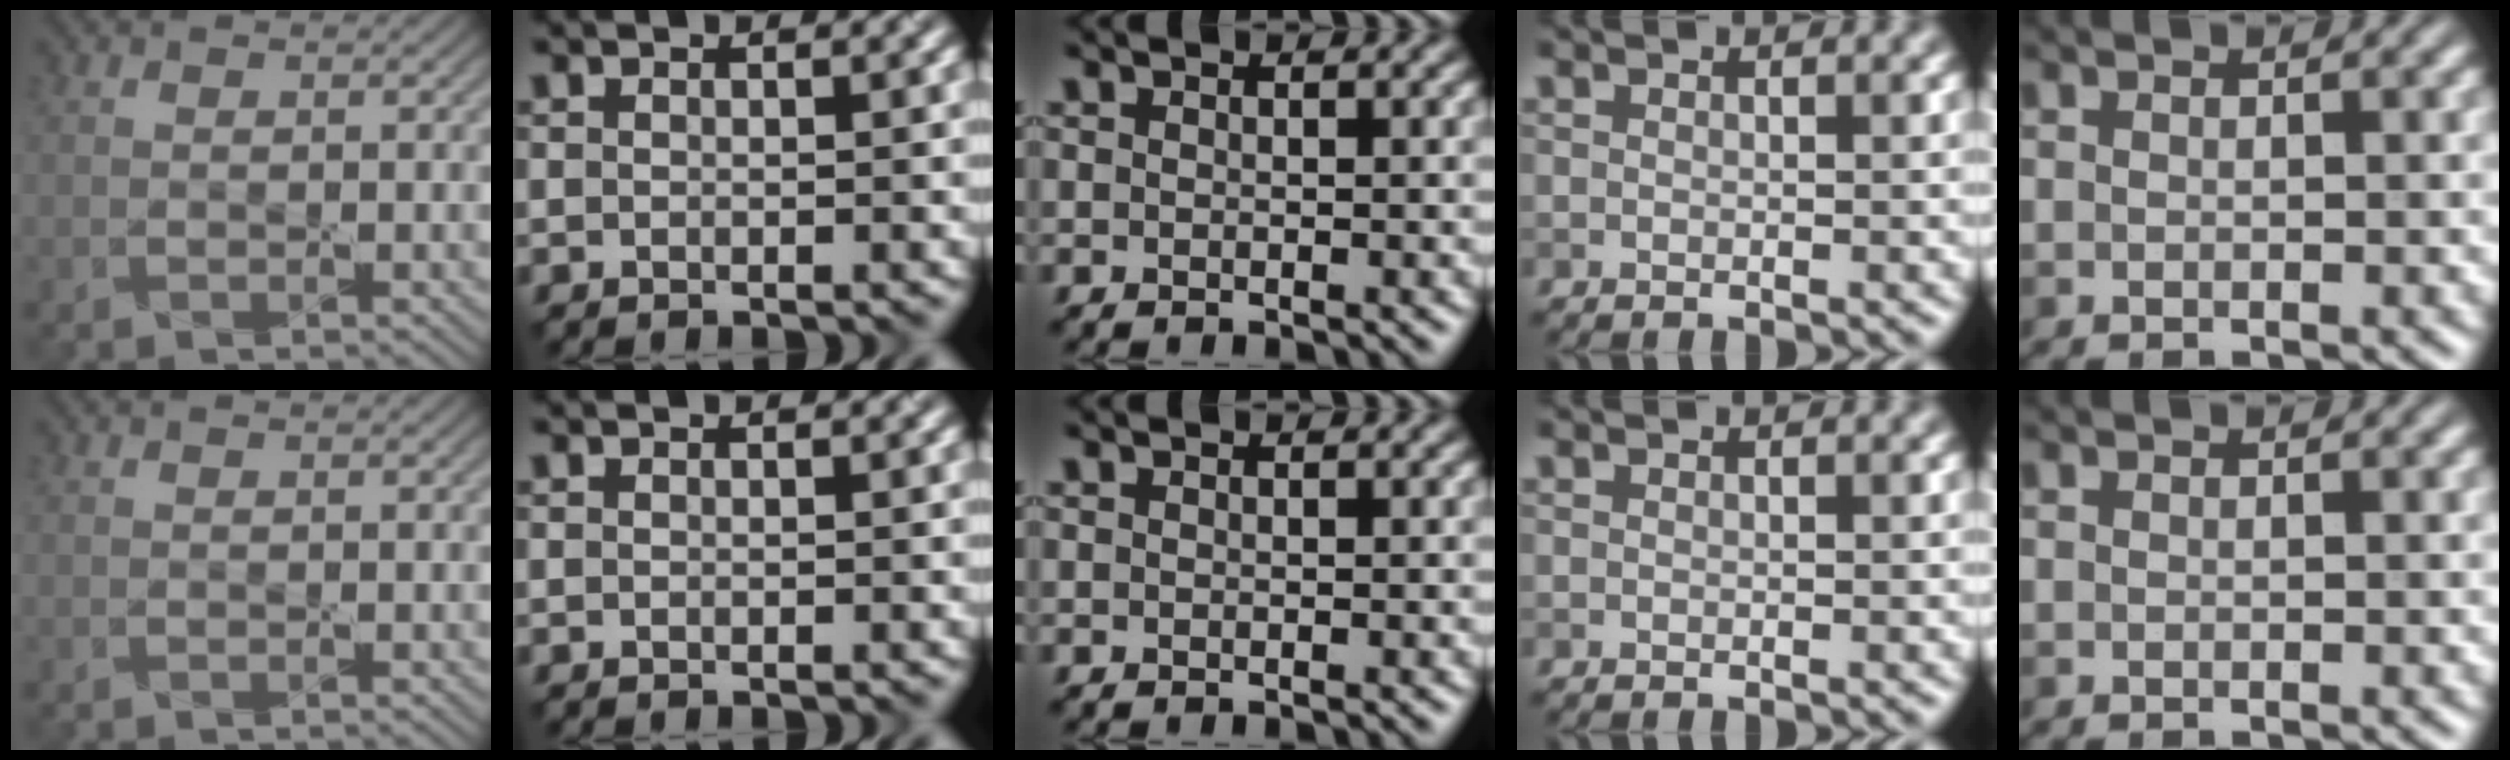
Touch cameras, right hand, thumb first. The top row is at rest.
{}